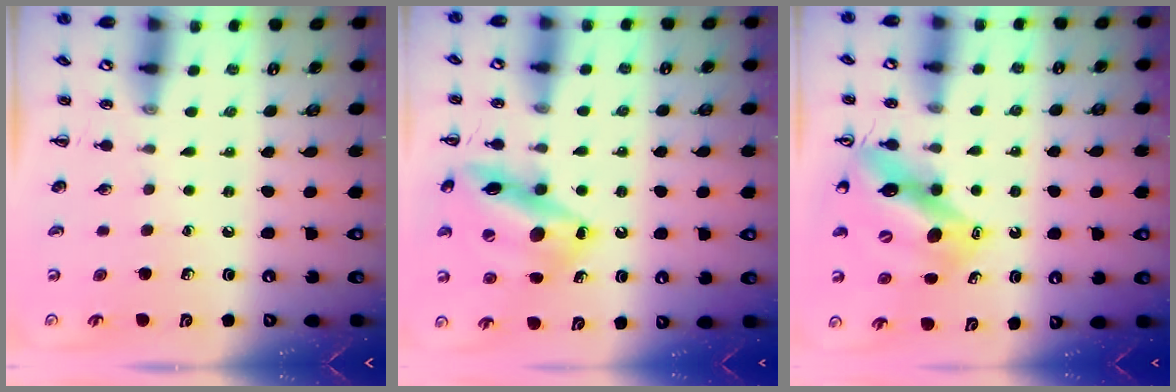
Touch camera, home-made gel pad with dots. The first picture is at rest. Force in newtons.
{"total": 17.9, "press": 17.7, "slide": 2.0}
{"total": 12.8, "press": 12.2, "slide": 3.9}